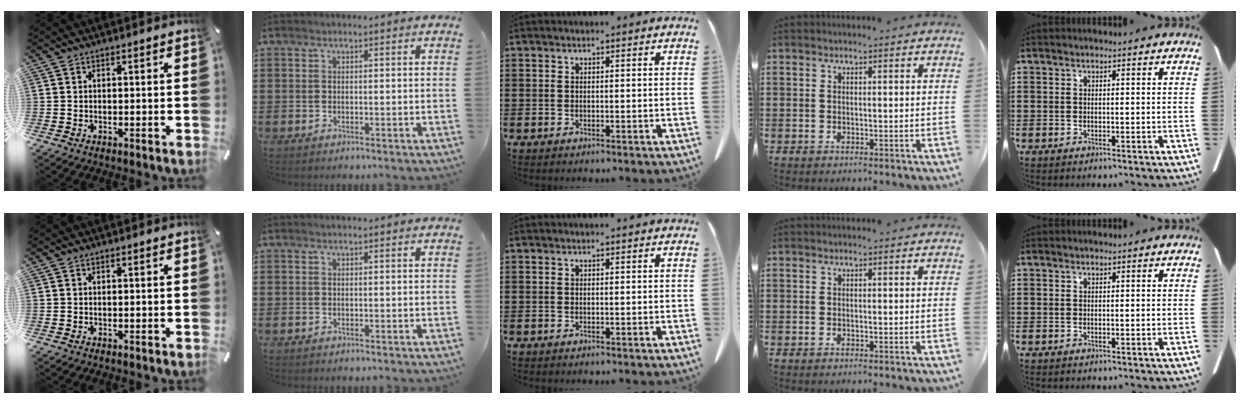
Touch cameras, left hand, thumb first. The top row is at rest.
{}